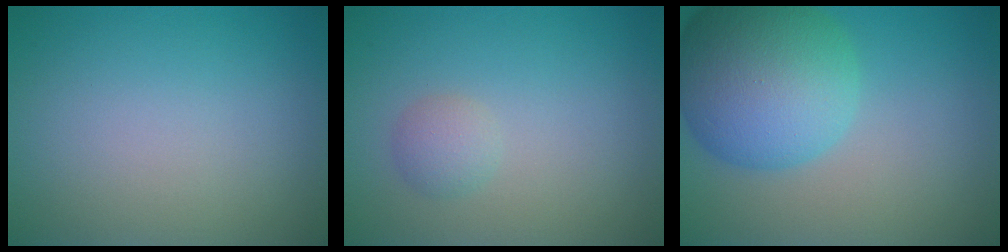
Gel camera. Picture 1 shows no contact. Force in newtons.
{"total": 1.4, "press": 1.4, "slide": 0.1}
{"total": 10.4, "press": 10.3, "slide": 0.3}